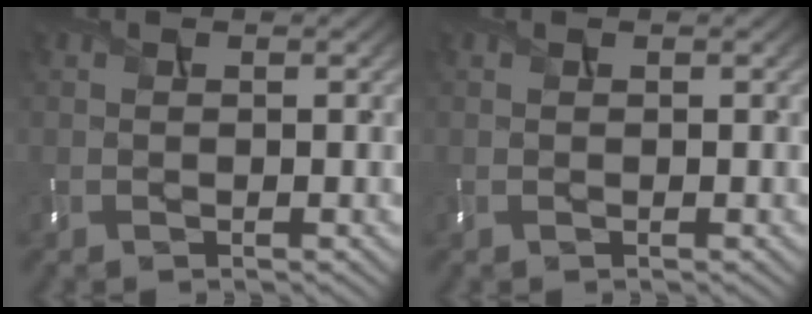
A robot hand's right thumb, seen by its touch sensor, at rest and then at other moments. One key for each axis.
{"total": 0.0}